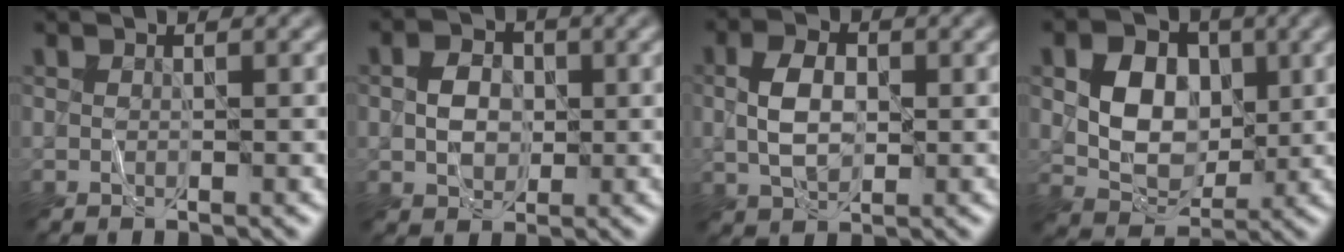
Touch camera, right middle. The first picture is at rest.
{"total": 3.2, "force": [-0.1, 2.5, 2.0], "torque": [-0.038, 0.005, -0.006]}
{"total": 4.0, "force": [0.0, 2.5, 3.1], "torque": [-0.062, 0.004, 0.000]}
{"total": 5.7, "force": [0.7, 4.3, 3.8], "torque": [-0.064, -0.004, 0.012]}